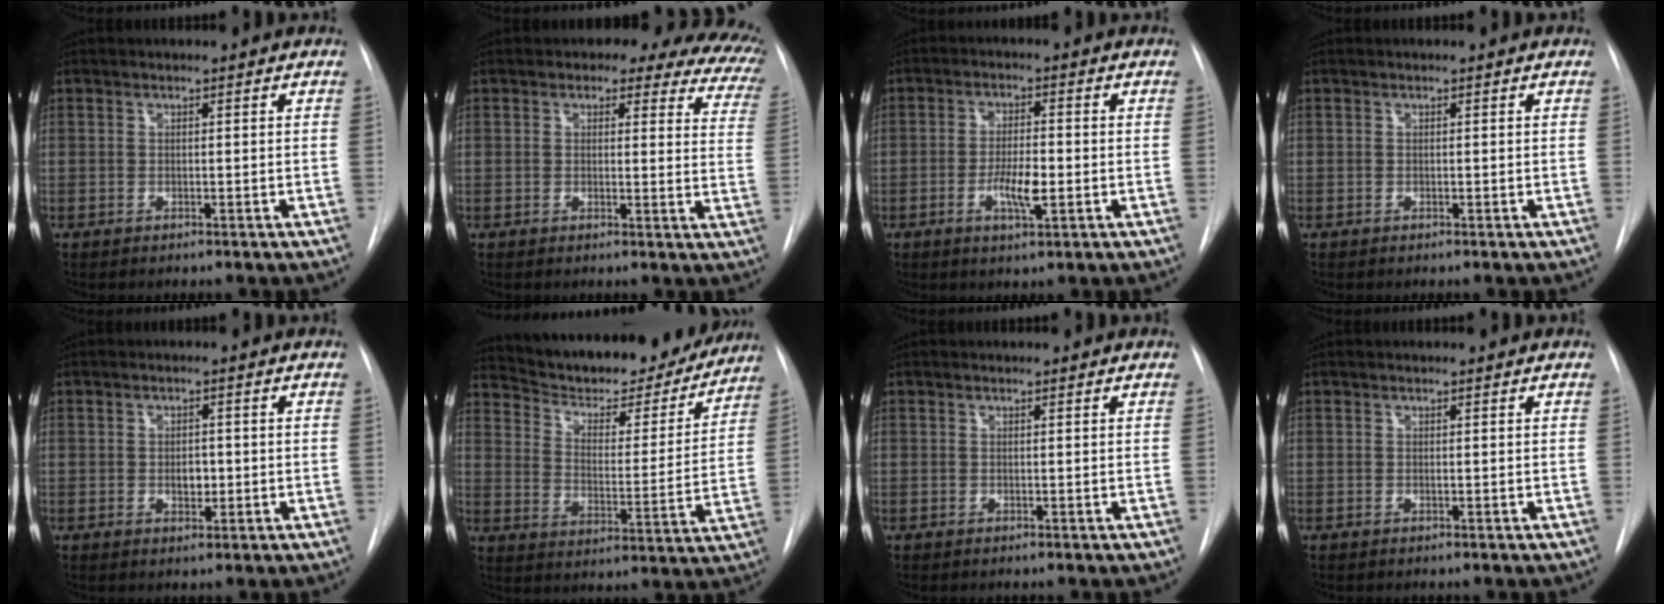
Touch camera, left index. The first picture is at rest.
{"total": 14.8, "force": [10.9, 5.8, 8.2], "torque": [-0.077, -0.006, 0.093]}
{"total": 5.3, "force": [-1.4, 1.3, 5.0], "torque": [-0.092, -0.003, -0.024]}
{"total": 0.0}
{"total": 2.4, "force": [-0.2, 1.5, 1.9], "torque": [-0.028, 0.000, 0.000]}
{"total": 23.3, "force": [21.2, 5.1, 8.0], "torque": [-0.124, -0.022, 0.292]}
{"total": 0.7, "force": [0.6, 0.1, 0.1], "torque": [-0.005, 0.004, 0.007]}
{"total": 0.0}